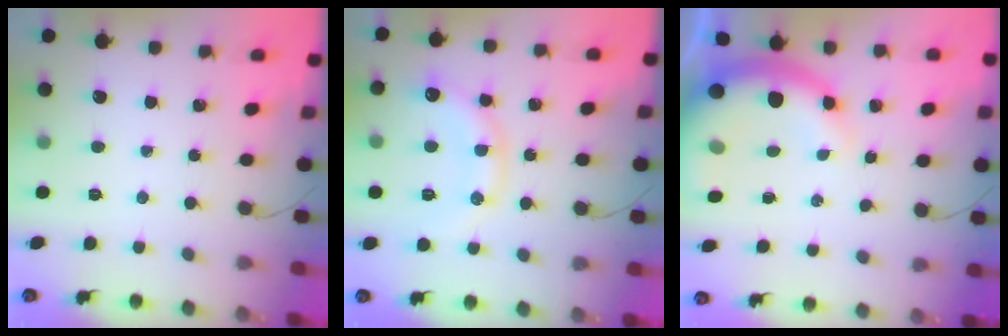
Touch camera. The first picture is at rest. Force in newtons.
{"total": 15.2, "press": 15.1, "slide": 0.9}
{"total": 13.3, "press": 12.9, "slide": 2.9}